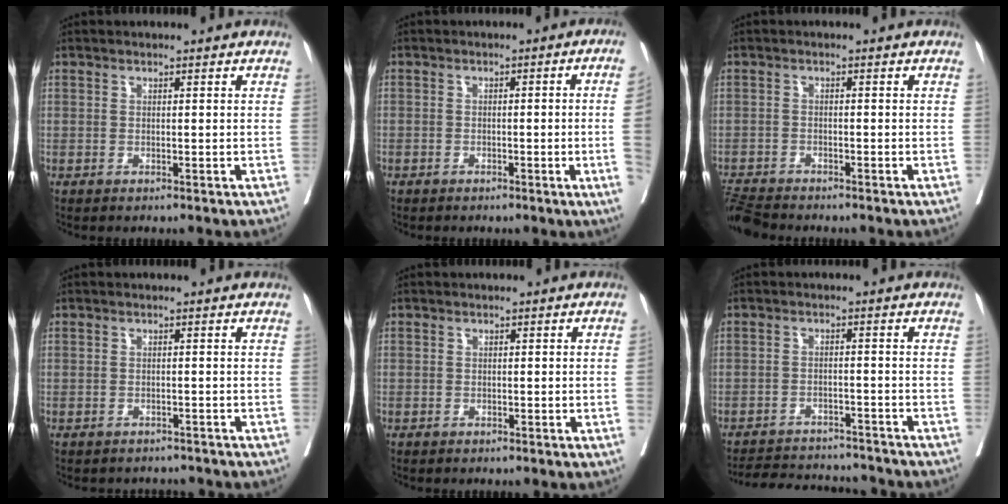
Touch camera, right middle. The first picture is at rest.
{"total": 5.3, "force": [-1.1, -1.0, 5.1], "torque": [-0.056, -0.001, -0.017]}
{"total": 4.7, "force": [-4.6, 0.1, 0.7], "torque": [-0.014, -0.020, -0.088]}
{"total": 3.1, "force": [-2.7, 1.3, -0.4], "torque": [0.007, 0.001, -0.040]}
{"total": 0.6, "force": [-0.2, 0.0, 0.6], "torque": [-0.010, 0.004, 0.000]}
{"total": 11.2, "force": [-10.8, 2.2, 2.1], "torque": [-0.037, 0.009, -0.150]}